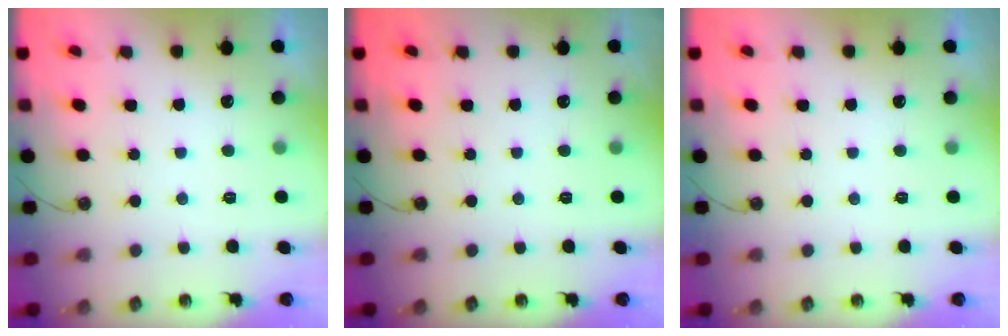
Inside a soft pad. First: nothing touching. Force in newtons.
{"total": 0.0}
{"total": 0.0}